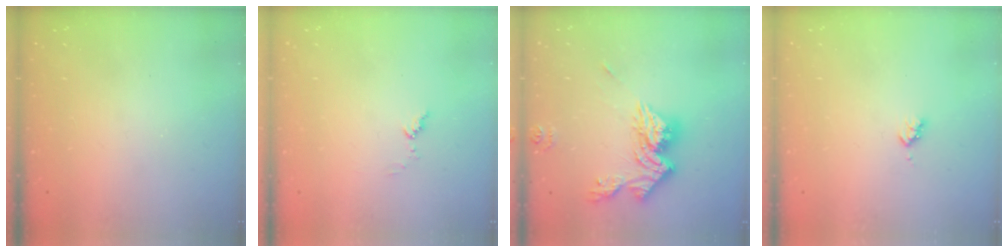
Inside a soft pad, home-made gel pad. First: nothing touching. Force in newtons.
{"total": 4.9, "press": 4.9, "slide": 0.3}
{"total": 14.4, "press": 14.4, "slide": 1.5}
{"total": 3.1, "press": 3.0, "slide": 0.5}